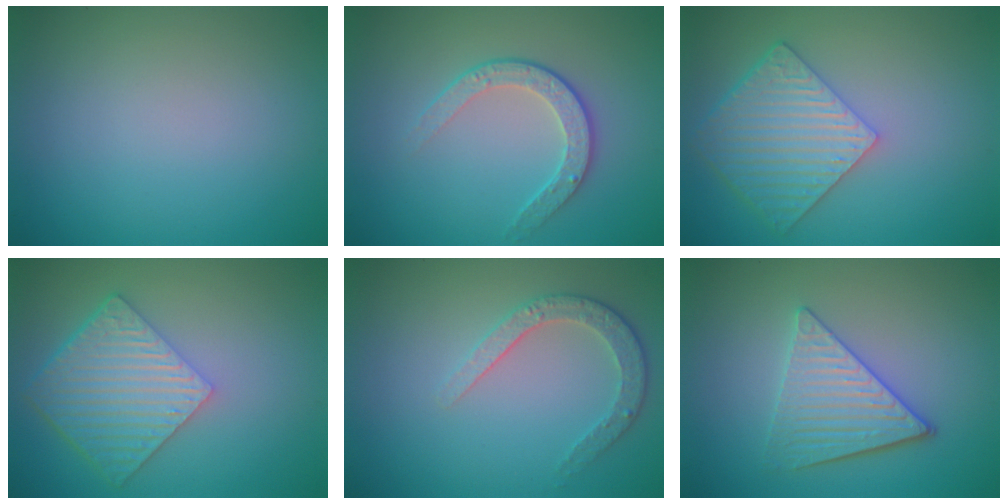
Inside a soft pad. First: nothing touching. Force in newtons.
{"total": 2.6, "press": 2.0, "slide": 1.7}
{"total": 6.0, "press": 4.5, "slide": 3.9}
{"total": 6.4, "press": 4.6, "slide": 4.5}
{"total": 2.6, "press": 2.5, "slide": 0.8}
{"total": 4.1, "press": 3.5, "slide": 2.1}